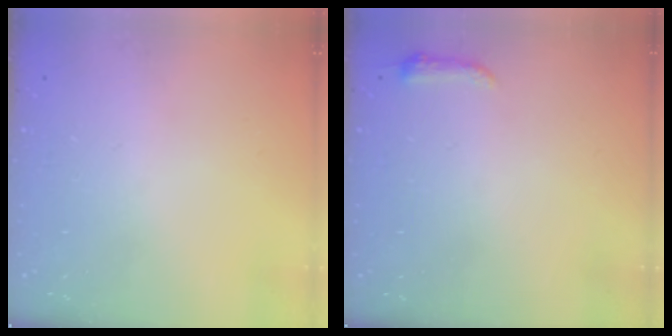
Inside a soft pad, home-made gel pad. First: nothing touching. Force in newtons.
{"total": 3.7, "press": 3.7, "slide": 0.7}